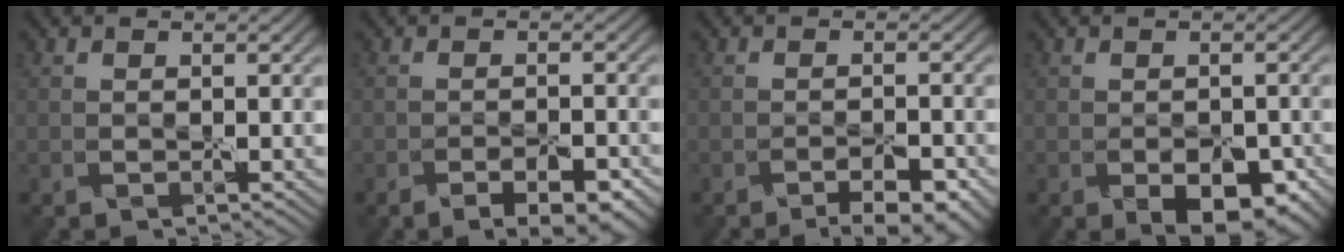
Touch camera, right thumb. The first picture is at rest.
{"total": 4.4, "force": [-3.1, 1.0, 2.9], "torque": [-0.031, 0.002, -0.042]}
{"total": 4.0, "force": [-3.1, 0.7, 2.4], "torque": [-0.024, 0.005, -0.042]}
{"total": 5.1, "force": [-2.6, 2.7, 3.4], "torque": [-0.048, -0.012, -0.025]}